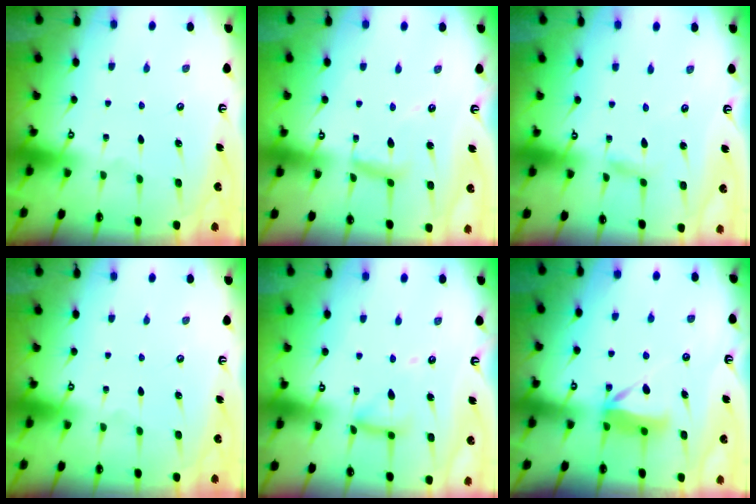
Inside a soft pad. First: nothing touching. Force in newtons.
{"total": 9.8, "press": 9.7, "slide": 0.9}
{"total": 2.5, "press": 2.5, "slide": 0.2}
{"total": 0.0}
{"total": 11.8, "press": 11.7, "slide": 1.1}
{"total": 7.1, "press": 7.0, "slide": 0.8}